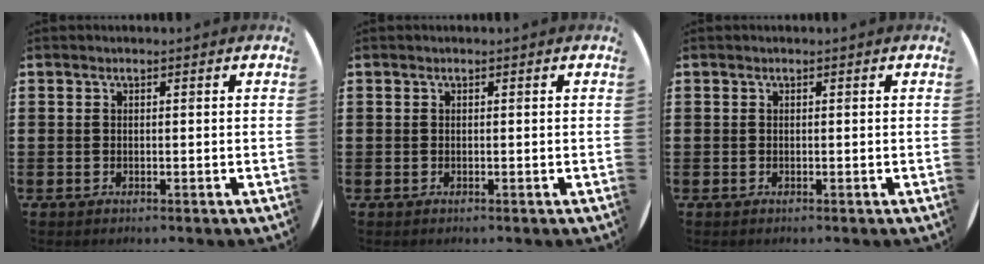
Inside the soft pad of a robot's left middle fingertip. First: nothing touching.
{"total": 0.0}
{"total": 0.0}